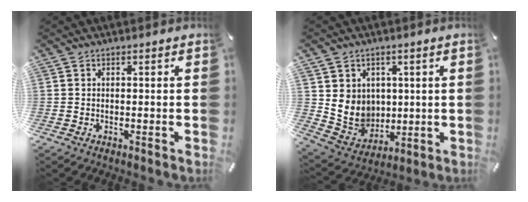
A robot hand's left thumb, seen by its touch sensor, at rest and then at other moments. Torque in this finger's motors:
{"motor_torque": [1.29, 1.27, 0.06, -0.01, 0.10]}